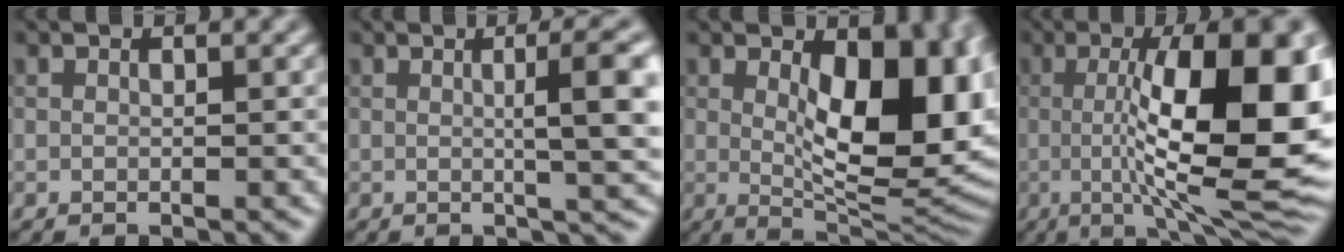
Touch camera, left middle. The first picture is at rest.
{"total": 6.1, "force": [0.5, 1.3, 5.9], "torque": [-0.076, 0.012, 0.007]}
{"total": 11.8, "force": [1.6, 5.4, 10.3], "torque": [-0.127, -0.008, 0.034]}
{"total": 14.5, "force": [0.4, 3.9, 13.9], "torque": [-0.189, 0.003, 0.002]}